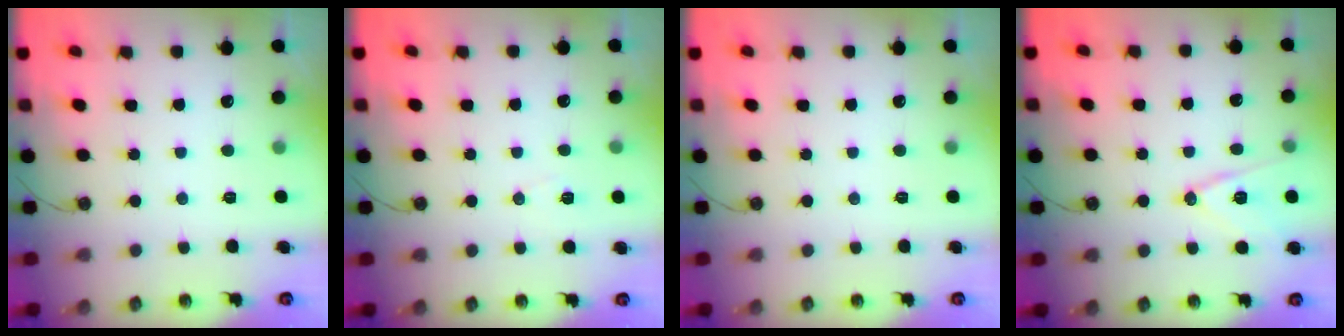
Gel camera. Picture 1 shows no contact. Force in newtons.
{"total": 5.3, "press": 4.8, "slide": 2.2}
{"total": 0.0}
{"total": 12.4, "press": 11.9, "slide": 3.3}